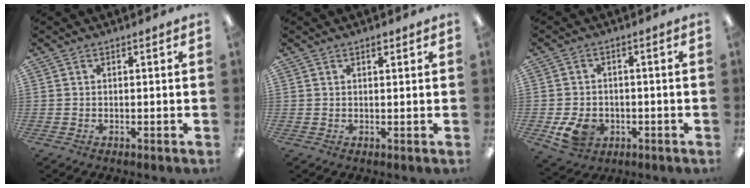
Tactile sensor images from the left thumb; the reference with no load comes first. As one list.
[{"total": 1.4, "force": [1.1, 0.4, 0.8], "torque": [-0.008, -0.003, 0.017]}, {"total": 7.0, "force": [-2.5, 5.4, 3.8], "torque": [-0.082, 0.007, -0.045]}]